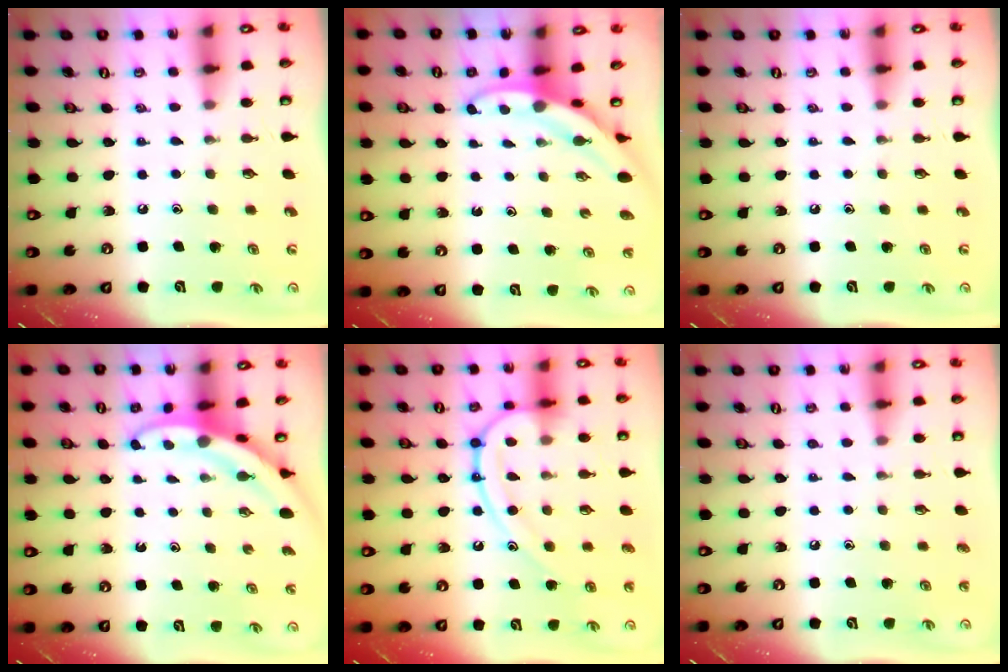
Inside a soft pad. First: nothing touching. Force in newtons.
{"total": 3.5, "press": 3.5, "slide": 0.0}
{"total": 0.0}
{"total": 3.6, "press": 3.5, "slide": 0.4}
{"total": 14.8, "press": 14.8, "slide": 1.5}
{"total": 1.7, "press": 1.7, "slide": 0.1}